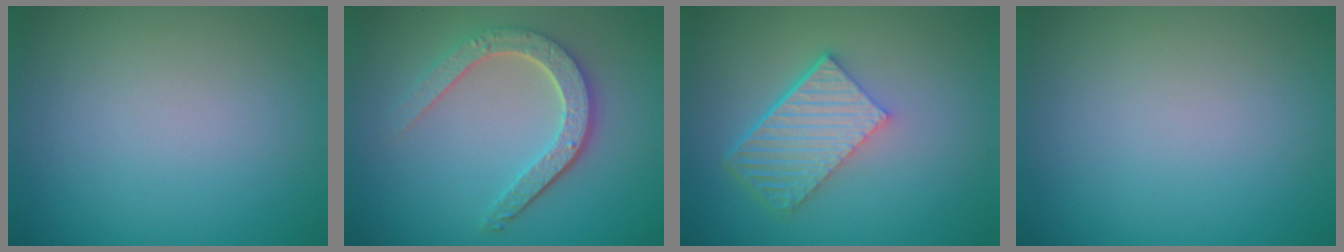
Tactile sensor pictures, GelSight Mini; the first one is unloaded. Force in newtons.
{"total": 4.8, "press": 3.7, "slide": 3.1}
{"total": 5.8, "press": 4.1, "slide": 4.1}
{"total": 0.0}